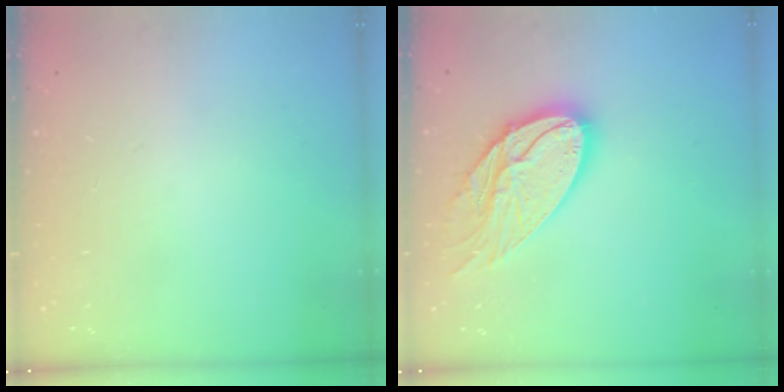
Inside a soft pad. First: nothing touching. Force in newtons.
{"total": 17.6, "press": 17.6, "slide": 1.3}